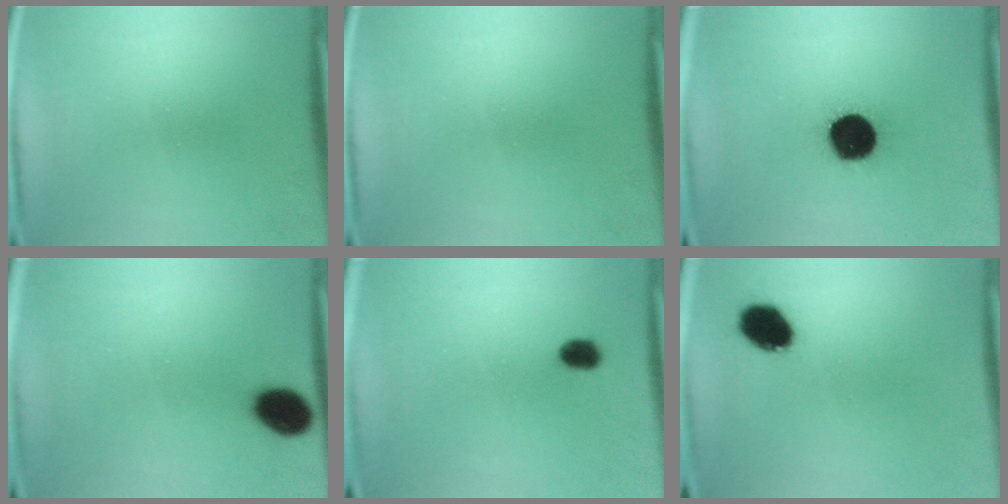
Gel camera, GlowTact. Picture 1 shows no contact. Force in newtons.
{"total": 0.0}
{"total": 17.6}
{"total": 7.0}
{"total": 2.6}
{"total": 8.0}